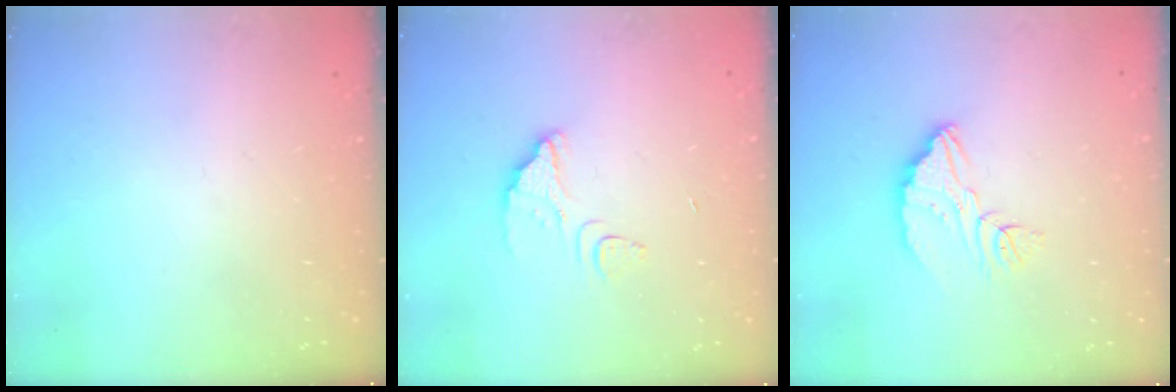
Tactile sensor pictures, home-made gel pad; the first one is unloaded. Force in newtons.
{"total": 3.5, "press": 3.5, "slide": 0.2}
{"total": 8.5, "press": 8.5, "slide": 0.5}